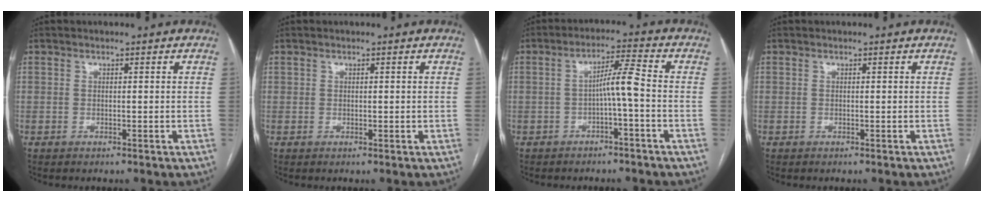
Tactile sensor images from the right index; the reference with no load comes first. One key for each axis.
{"total": 0.7, "fx": 0.3, "fy": 0.6, "fz": 0.1, "tx": 0.006, "ty": 0.000, "tz": 0.004}
{"total": 4.7, "fx": -1.1, "fy": -0.2, "fz": 4.6, "tx": -0.076, "ty": 0.016, "tz": -0.017}
{"total": 0.0}